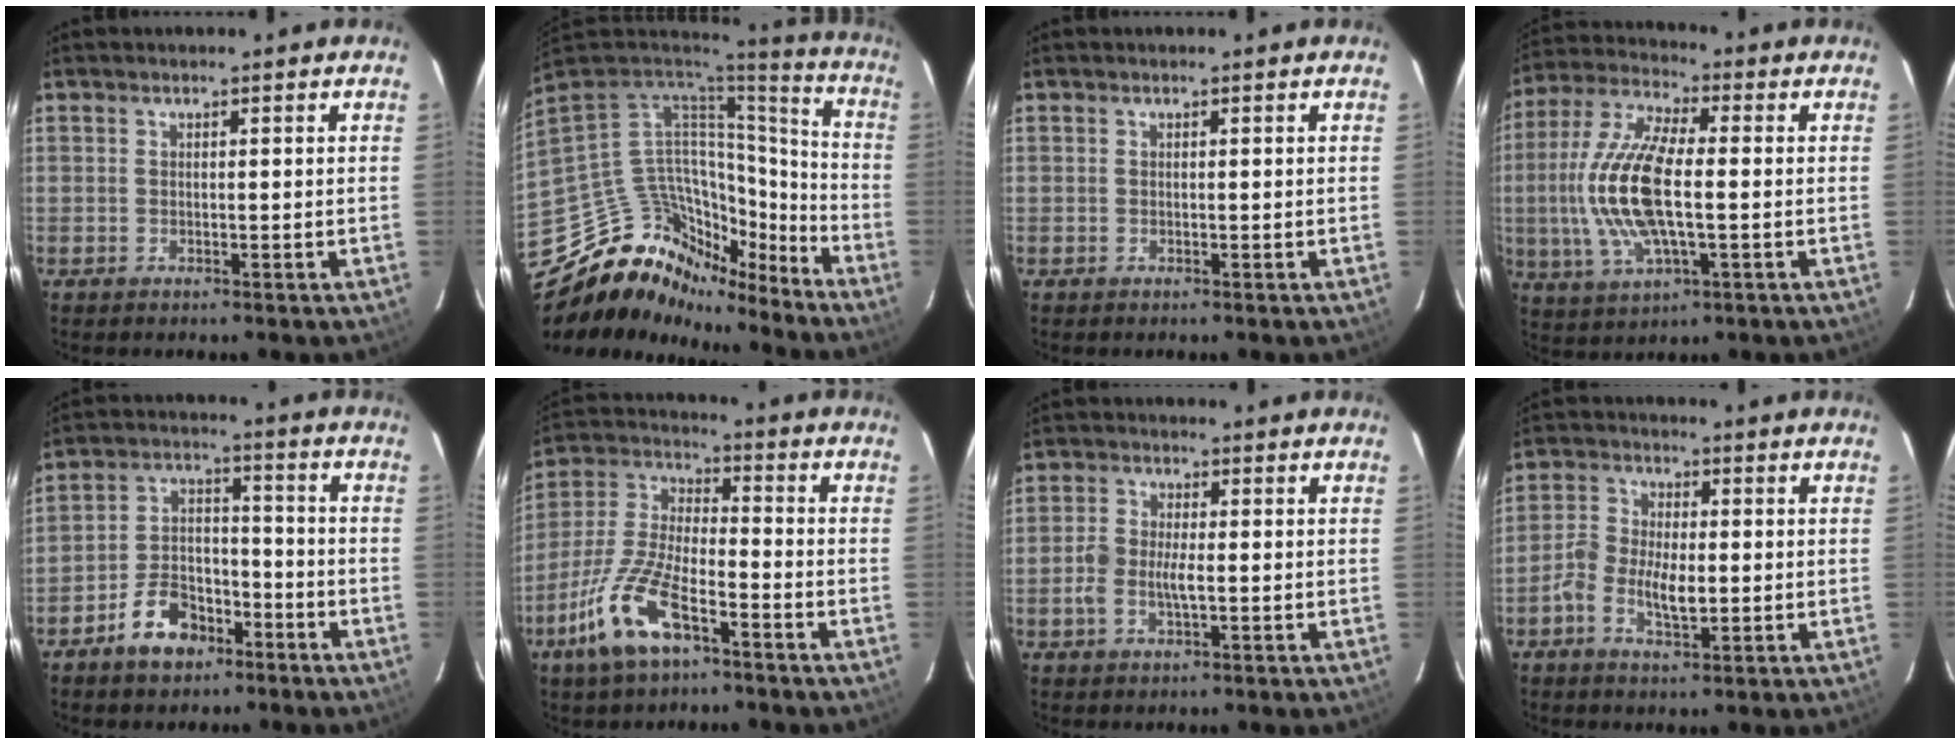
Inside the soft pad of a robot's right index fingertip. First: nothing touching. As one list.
[{"total": 22.9, "force": [-18.1, 11.8, 7.5], "torque": [-0.156, 0.042, -0.289]}, {"total": 0.0}, {"total": 15.9, "force": [-1.1, 5.8, 14.8], "torque": [-0.313, 0.003, -0.025]}, {"total": 9.6, "force": [-6.3, 5.7, 4.6], "torque": [-0.092, 0.030, -0.097]}, {"total": 14.3, "force": [-8.1, 4.9, 10.7], "torque": [-0.241, -0.009, -0.160]}, {"total": 4.5, "force": [-1.0, 2.1, 3.9], "torque": [-0.089, 0.004, -0.020]}, {"total": 6.6, "force": [-1.6, 3.4, 5.5], "torque": [-0.116, 0.006, -0.033]}]